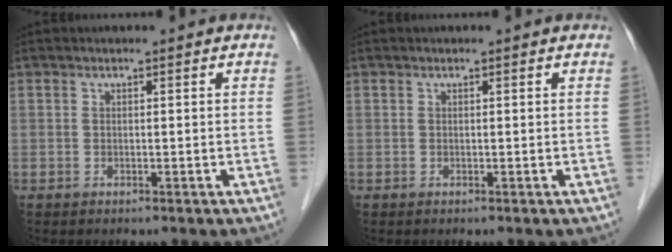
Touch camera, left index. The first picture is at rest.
{"total": 0.0}